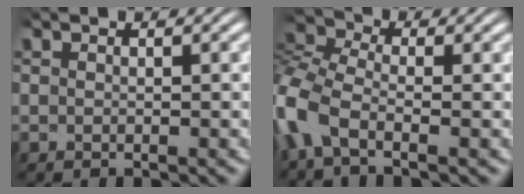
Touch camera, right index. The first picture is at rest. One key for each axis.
{"total": 6.4, "fx": -1.1, "fy": 4.7, "fz": 4.2, "tx": -0.115, "ty": 0.000, "tz": -0.030}